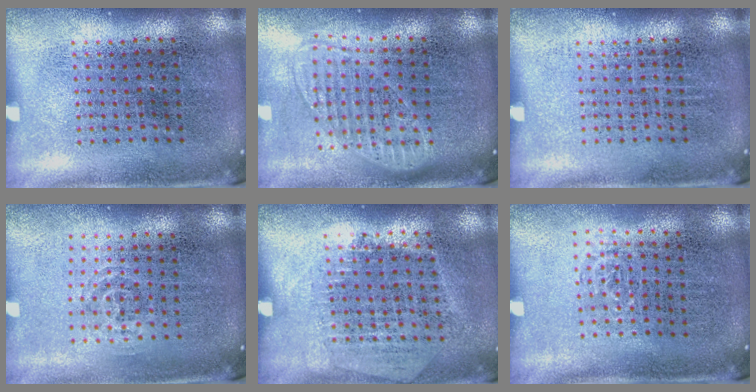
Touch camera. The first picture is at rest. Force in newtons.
{"total": 1.7, "press": 1.4, "slide": 1.0}
{"total": 0.0}
{"total": 0.9, "press": 0.6, "slide": 0.7}
{"total": 1.2, "press": 1.1, "slide": 0.5}
{"total": 0.6, "press": 0.5, "slide": 0.3}